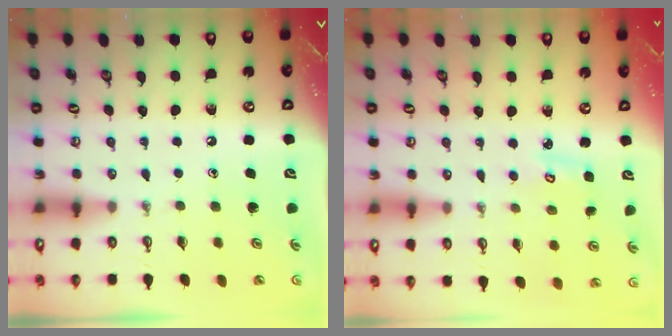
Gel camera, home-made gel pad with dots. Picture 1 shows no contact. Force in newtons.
{"total": 2.5, "press": 2.5, "slide": 0.3}